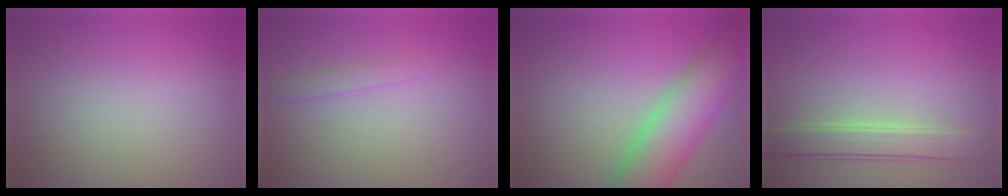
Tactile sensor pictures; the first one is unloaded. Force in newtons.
{"total": 1.0, "press": 1.0, "slide": 0.0}
{"total": 8.6, "press": 8.6, "slide": 0.3}
{"total": 3.1, "press": 3.1, "slide": 0.3}